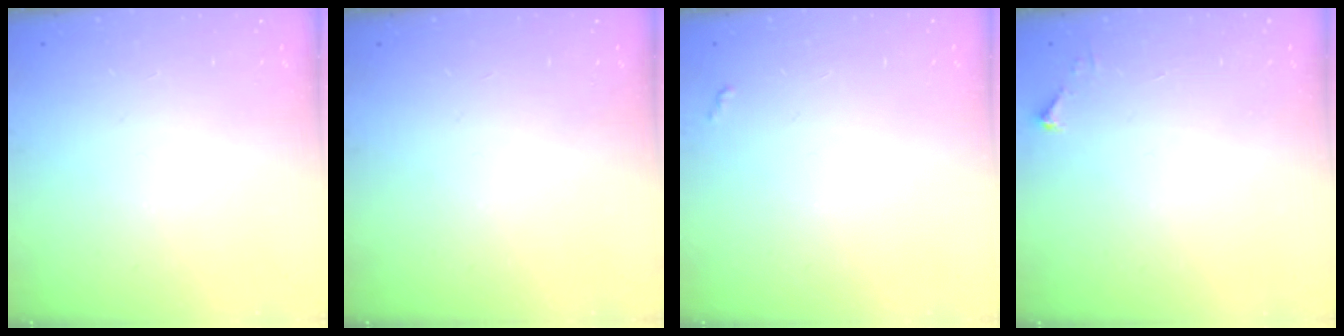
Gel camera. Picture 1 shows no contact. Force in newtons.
{"total": 0.0}
{"total": 2.8, "press": 2.8, "slide": 0.4}
{"total": 2.5, "press": 2.5, "slide": 0.3}